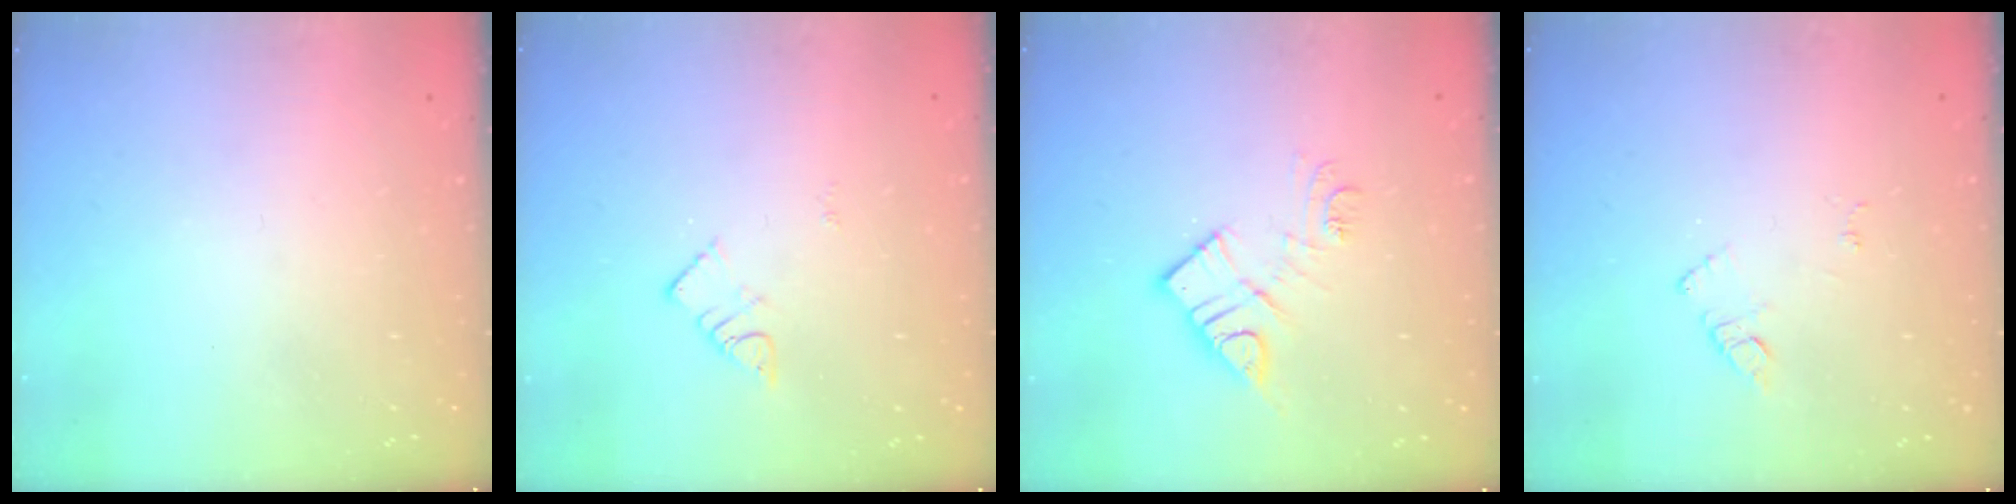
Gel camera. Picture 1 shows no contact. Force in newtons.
{"total": 3.8, "press": 3.8, "slide": 0.4}
{"total": 11.1, "press": 11.1, "slide": 0.8}
{"total": 4.8, "press": 4.8, "slide": 0.5}